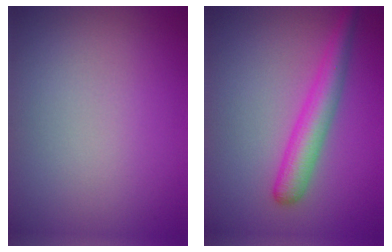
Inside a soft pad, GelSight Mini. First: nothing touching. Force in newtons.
{"total": 3.7, "press": 3.7, "slide": 0.1}